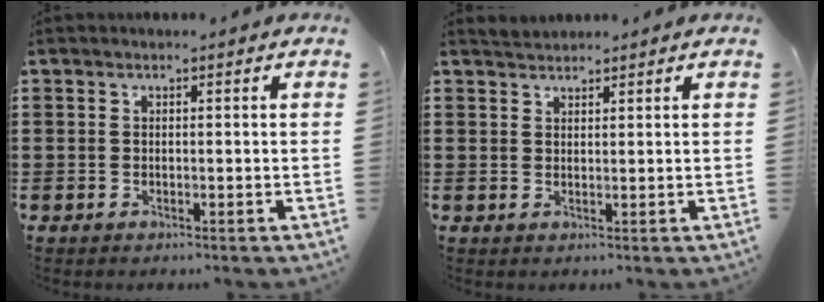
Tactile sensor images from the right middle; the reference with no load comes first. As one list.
[{"total": 1.0, "force": [1.0, 0.1, -0.1], "torque": [0.000, 0.005, 0.019]}]